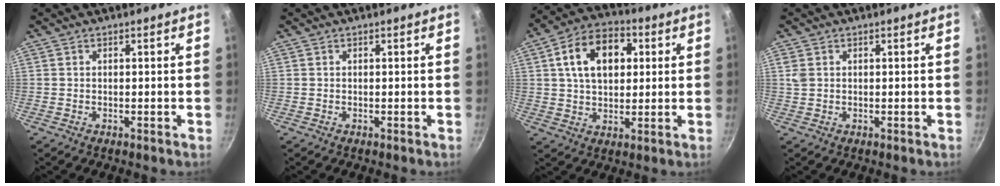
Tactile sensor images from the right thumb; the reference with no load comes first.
{"total": 0.0}
{"total": 14.2, "force": [3.5, 9.4, 10.0], "torque": [-0.136, 0.014, 0.047]}
{"total": 2.0, "force": [0.6, 1.5, 1.1], "torque": [-0.021, 0.004, 0.014]}